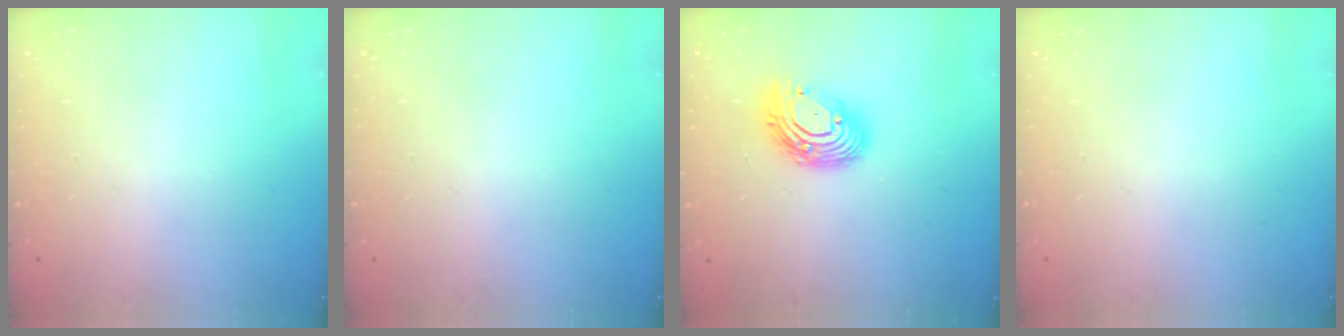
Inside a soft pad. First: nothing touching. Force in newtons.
{"total": 0.0}
{"total": 13.1, "press": 13.1, "slide": 1.1}
{"total": 0.0}